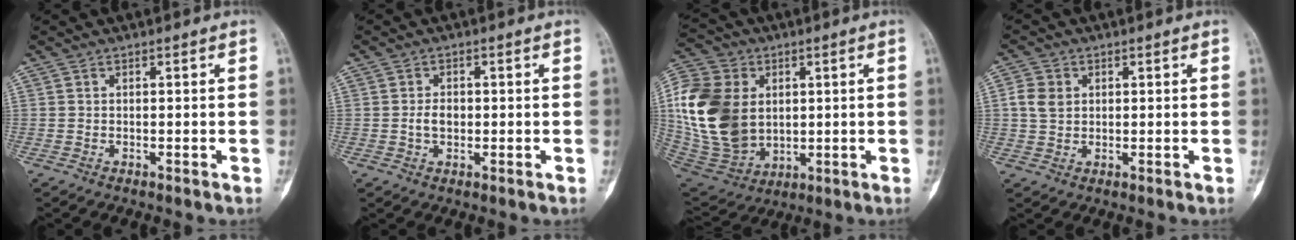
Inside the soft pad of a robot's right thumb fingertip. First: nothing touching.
{"total": 2.7, "force": [-0.2, 1.9, 1.9], "torque": [-0.030, 0.004, -0.004]}
{"total": 21.6, "force": [2.4, 15.9, 14.3], "torque": [-0.291, -0.012, 0.059]}
{"total": 4.5, "force": [1.0, 3.6, 2.5], "torque": [-0.038, 0.002, 0.019]}